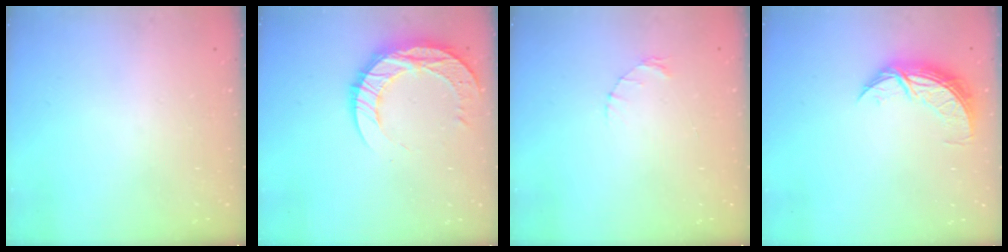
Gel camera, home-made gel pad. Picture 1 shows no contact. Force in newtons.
{"total": 12.9, "press": 12.9, "slide": 1.0}
{"total": 2.0, "press": 2.0, "slide": 0.4}
{"total": 9.6, "press": 9.6, "slide": 1.0}